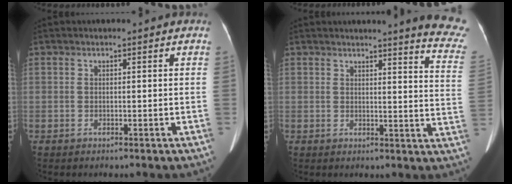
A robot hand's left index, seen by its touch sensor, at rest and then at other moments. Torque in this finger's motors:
{"motor_torque": [0.19, -0.39, 0.05, 0.01]}